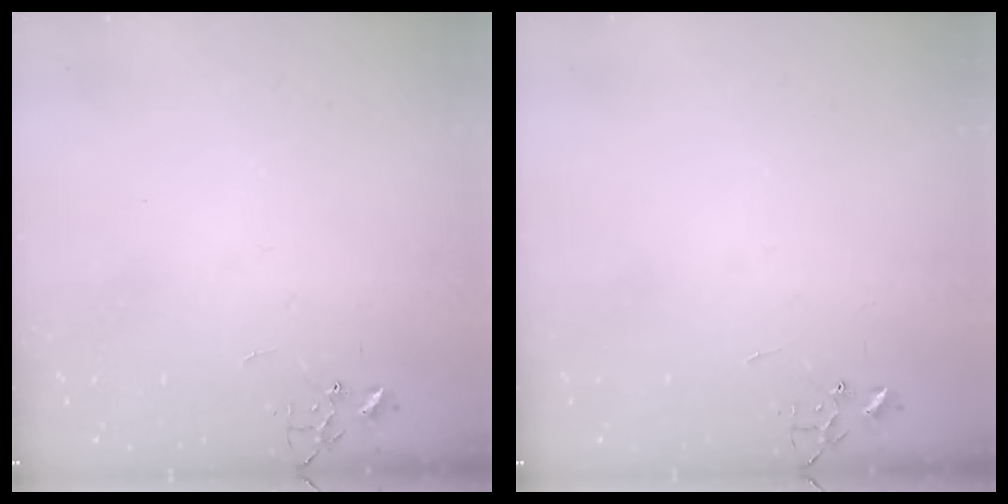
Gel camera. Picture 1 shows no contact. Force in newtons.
{"total": 0.0}